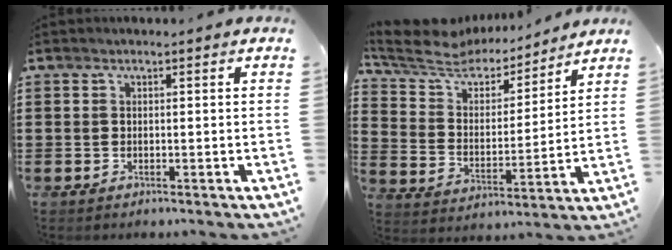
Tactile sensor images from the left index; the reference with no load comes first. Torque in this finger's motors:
{"motor_torque": [2.14, 0.00, 1.05, 0.17]}